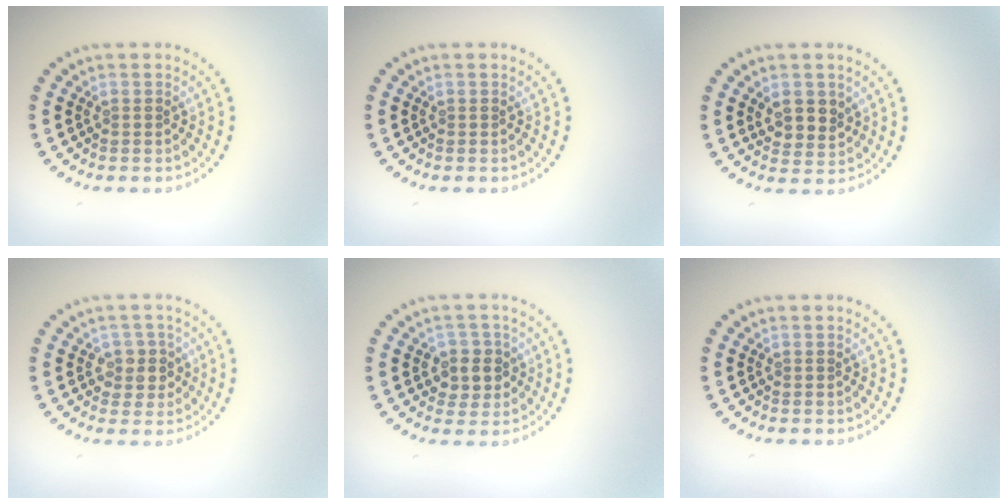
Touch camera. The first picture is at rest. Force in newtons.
{"total": 0.0}
{"total": 2.6, "press": 2.4, "slide": 1.0}
{"total": 2.3, "press": 2.1, "slide": 0.8}
{"total": 2.8, "press": 2.6, "slide": 0.8}
{"total": 0.0}